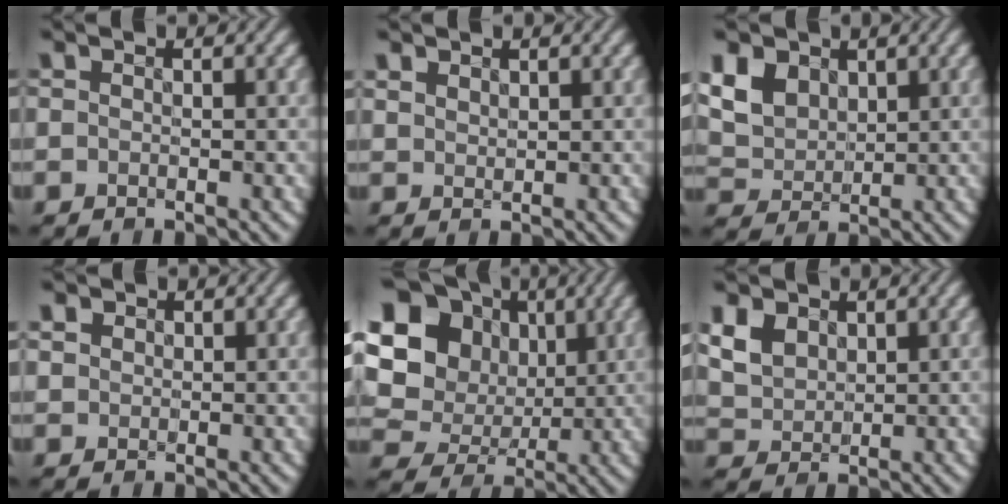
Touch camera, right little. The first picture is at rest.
{"total": 0.6, "force": [0.6, 0.1, -0.1], "torque": [0.000, 0.004, 0.019]}
{"total": 4.0, "force": [1.7, 2.9, 2.1], "torque": [-0.062, -0.001, 0.036]}
{"total": 0.7, "force": [0.2, 0.7, -0.2], "torque": [-0.002, -0.001, 0.010]}
{"total": 14.2, "force": [3.4, 12.1, 6.7], "torque": [-0.178, 0.034, 0.052]}
{"total": 3.2, "force": [1.3, 2.3, 1.7], "torque": [-0.052, 0.000, 0.031]}